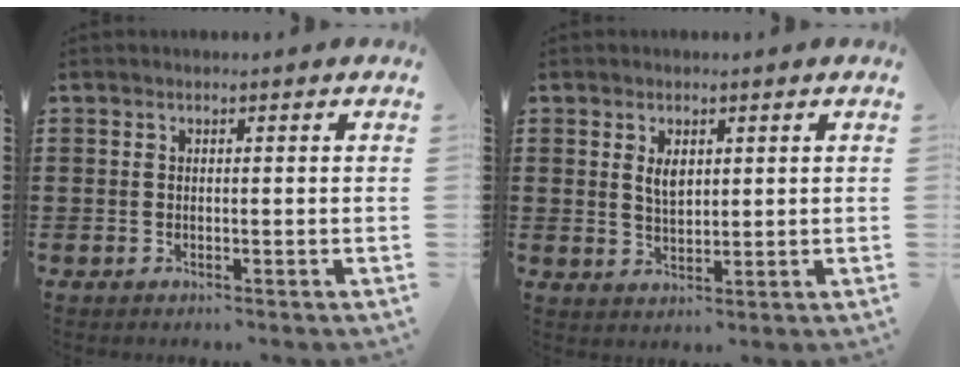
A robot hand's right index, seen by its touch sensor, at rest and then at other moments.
{"total": 2.9, "force": [1.4, 1.6, 2.1], "torque": [-0.036, 0.003, 0.023]}